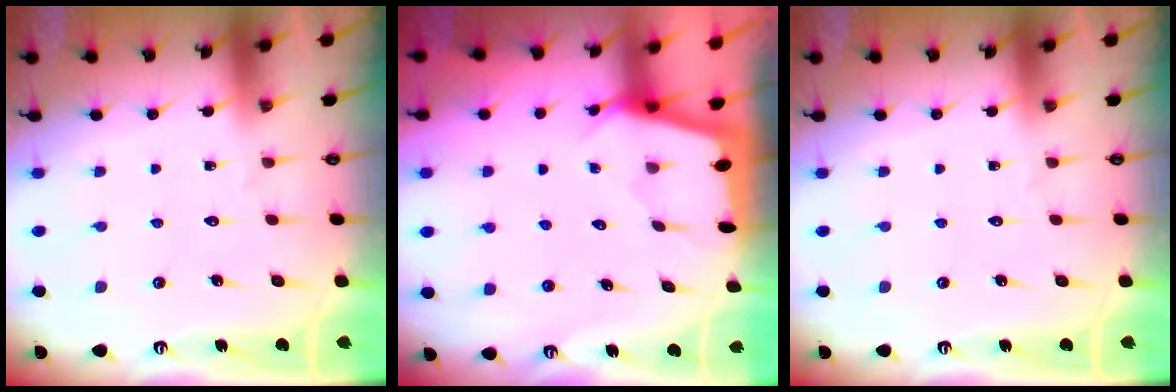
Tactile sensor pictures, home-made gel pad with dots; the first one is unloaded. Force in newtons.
{"total": 2.2, "press": 2.2, "slide": 0.3}
{"total": 0.0}